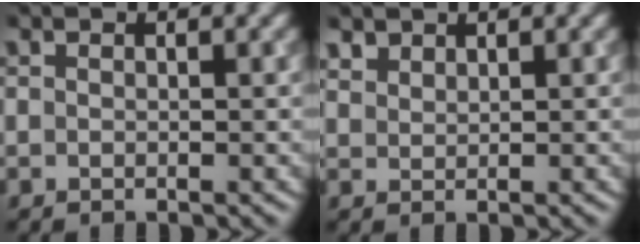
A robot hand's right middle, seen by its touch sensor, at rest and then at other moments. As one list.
[{"total": 1.5, "force": [1.3, 0.6, 0.2], "torque": [-0.007, 0.003, 0.031]}]